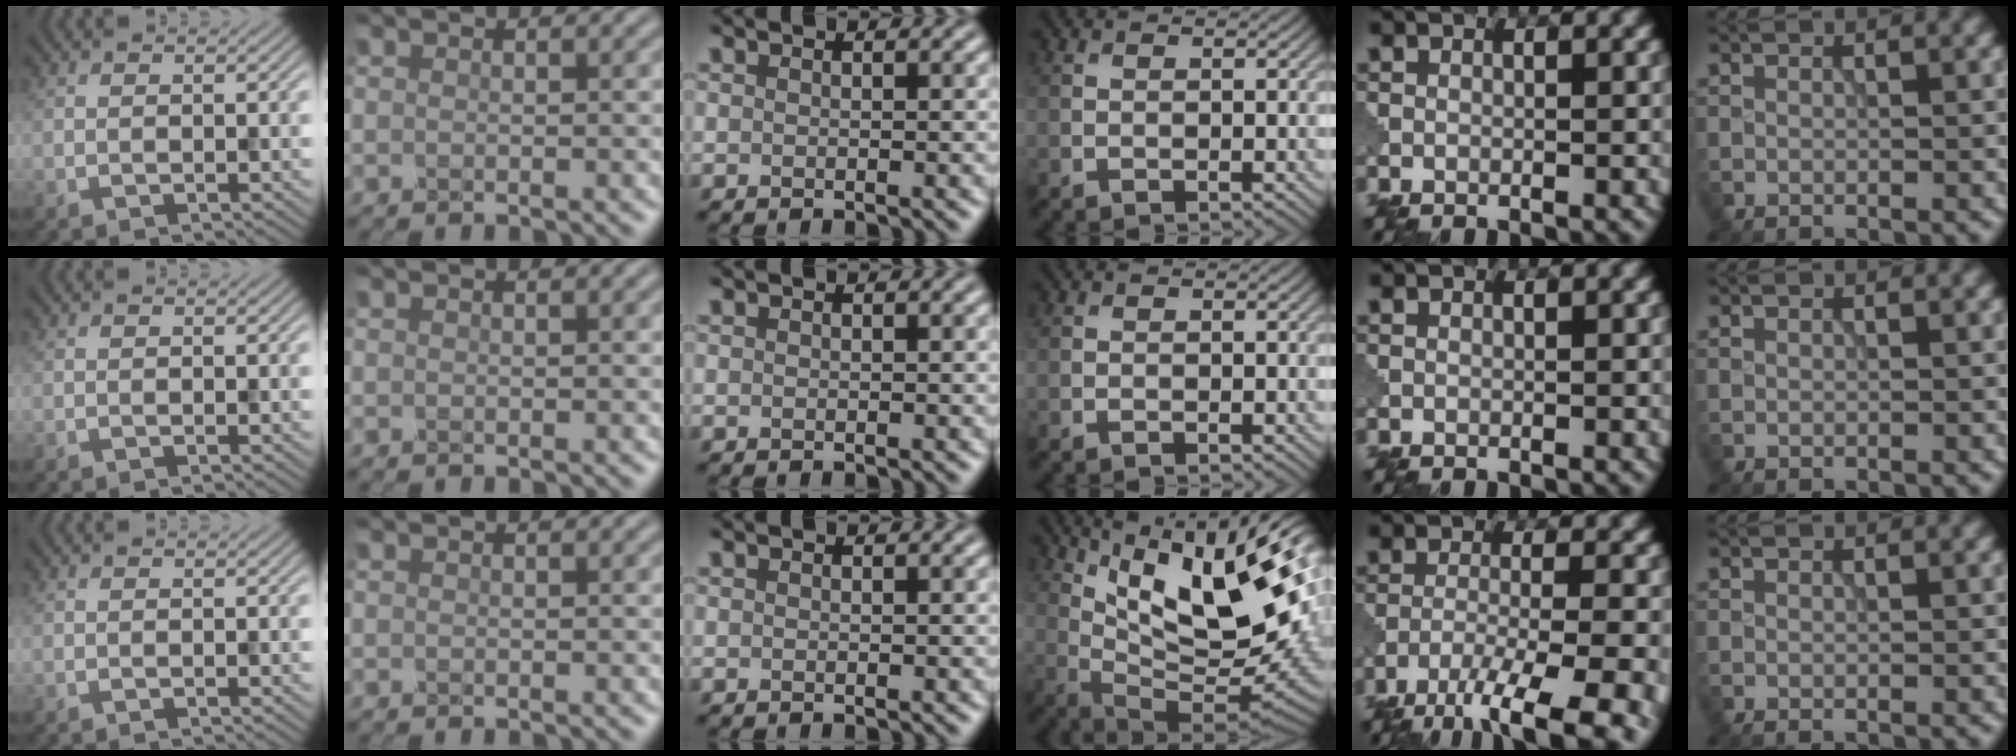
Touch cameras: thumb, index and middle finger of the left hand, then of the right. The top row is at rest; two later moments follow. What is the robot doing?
{"motion": "shake", "object": "salt shaker"}